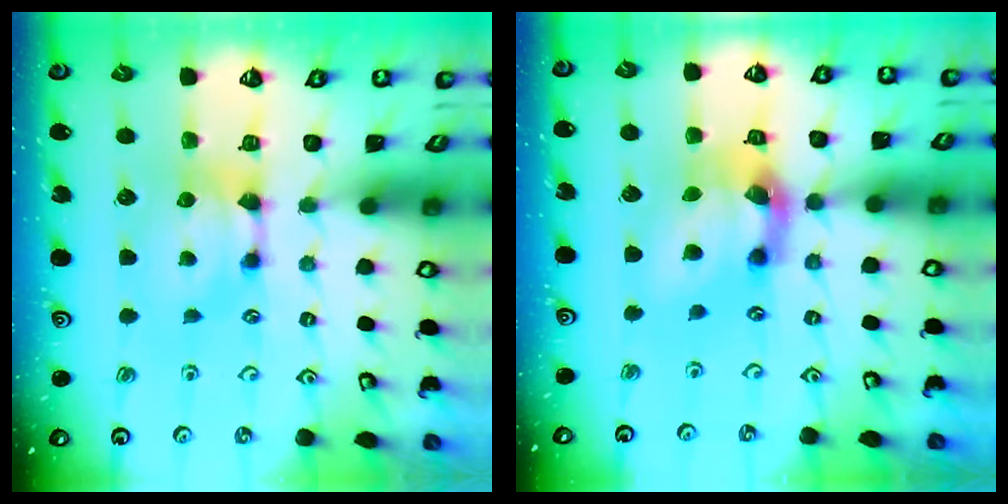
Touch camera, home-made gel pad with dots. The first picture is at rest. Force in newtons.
{"total": 6.8, "press": 6.3, "slide": 2.4}